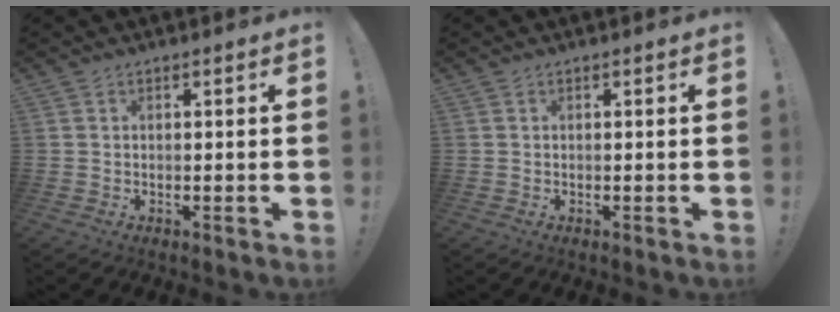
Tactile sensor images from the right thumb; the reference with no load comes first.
{"total": 0.0}